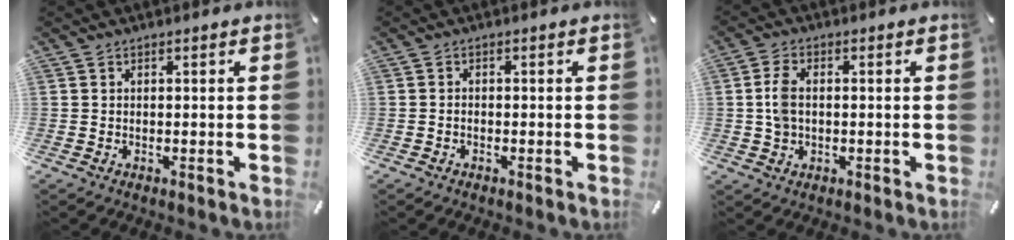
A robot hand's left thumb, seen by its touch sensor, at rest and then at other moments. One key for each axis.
{"total": 1.0, "fx": -0.8, "fy": 0.5, "fz": 0.3, "tx": -0.008, "ty": 0.002, "tz": -0.016}
{"total": 5.1, "fx": 0.2, "fy": 3.6, "fz": 3.6, "tx": -0.085, "ty": 0.007, "tz": 0.000}